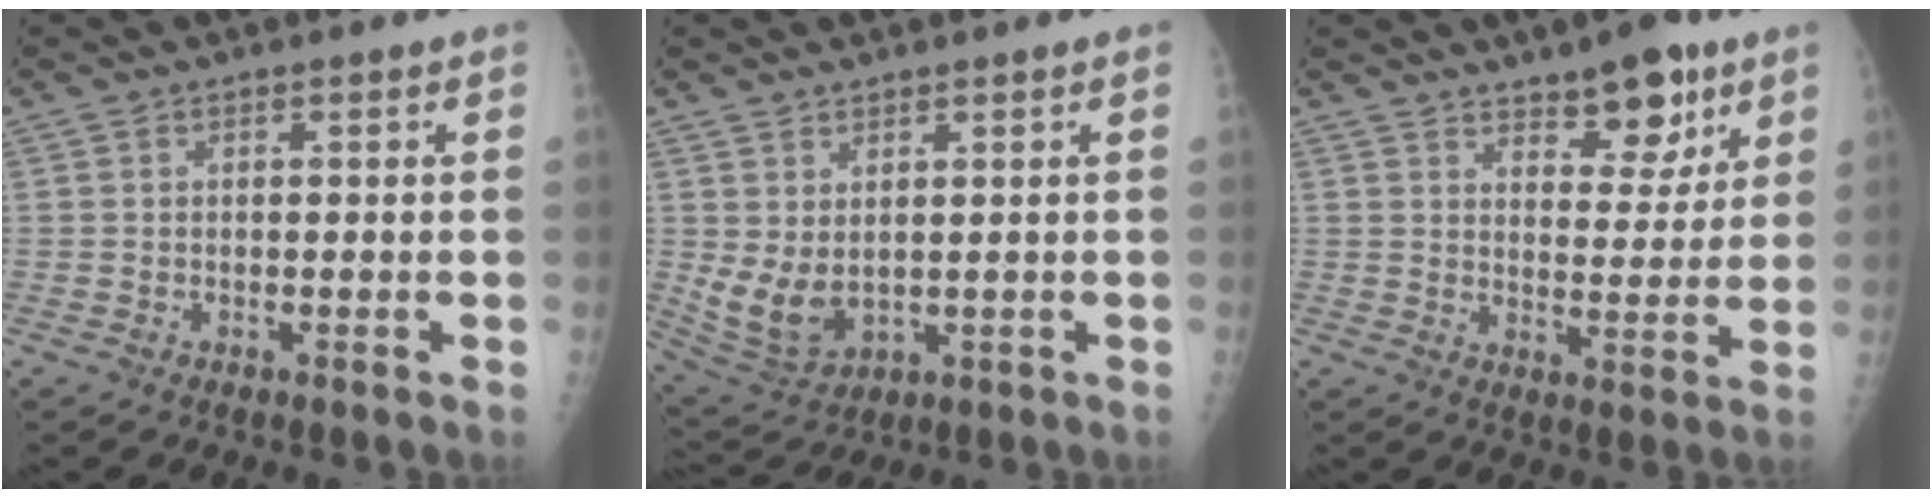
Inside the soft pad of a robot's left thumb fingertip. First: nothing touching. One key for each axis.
{"total": 7.5, "fx": 1.7, "fy": 4.7, "fz": 5.6, "tx": -0.103, "ty": -0.021, "tz": 0.052}
{"total": 10.3, "fx": 6.8, "fy": 4.6, "fz": 6.3, "tx": -0.057, "ty": -0.041, "tz": 0.102}